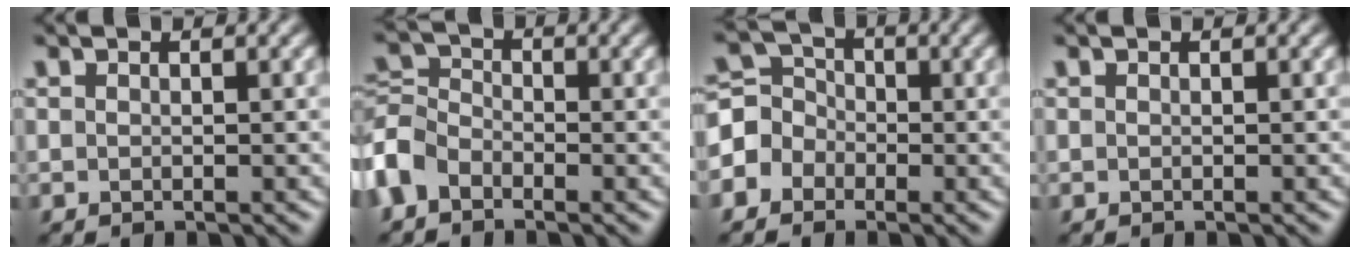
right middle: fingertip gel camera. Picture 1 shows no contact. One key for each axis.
{"total": 3.9, "fx": -2.1, "fy": 2.6, "fz": 2.0, "tx": -0.044, "ty": 0.009, "tz": -0.060}
{"total": 3.6, "fx": -1.3, "fy": 3.3, "fz": 0.9, "tx": -0.002, "ty": 0.011, "tz": -0.041}
{"total": 0.0}